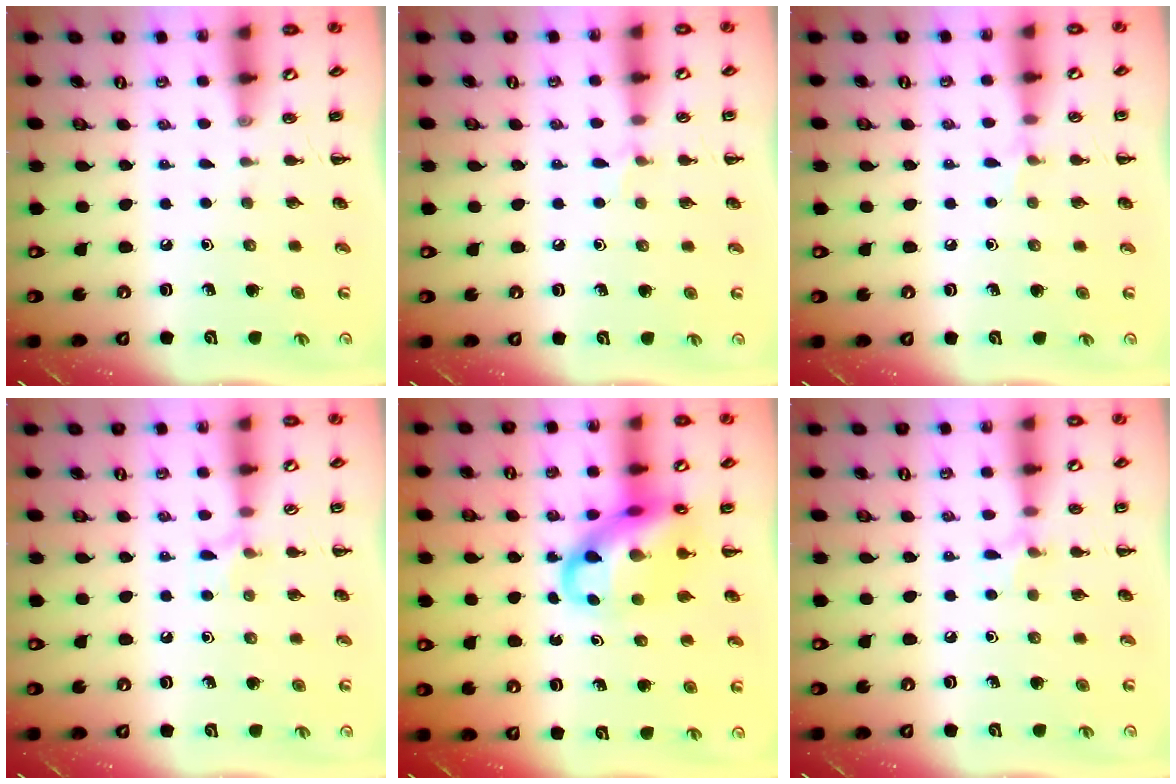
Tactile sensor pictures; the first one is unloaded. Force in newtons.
{"total": 4.5, "press": 4.3, "slide": 1.6}
{"total": 3.7, "press": 3.4, "slide": 1.4}
{"total": 6.4, "press": 5.9, "slide": 2.4}
{"total": 14.7, "press": 14.2, "slide": 3.8}
{"total": 5.7, "press": 5.4, "slide": 2.0}